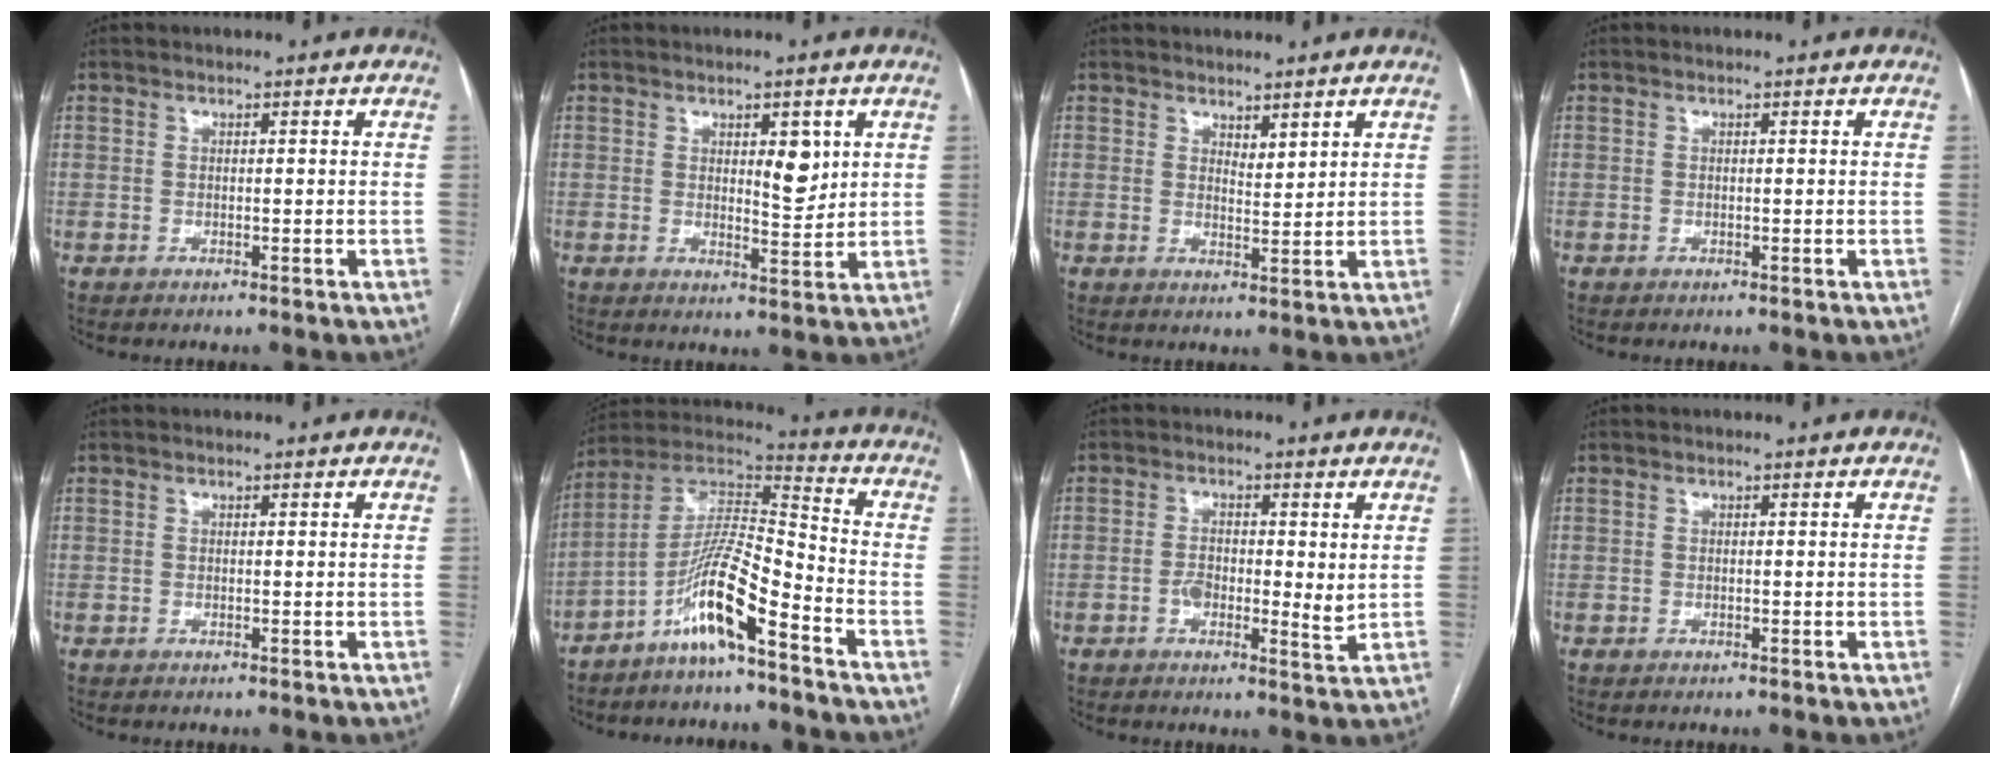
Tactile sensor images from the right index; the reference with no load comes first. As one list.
[{"total": 4.6, "force": [1.6, 1.6, 4.0], "torque": [-0.058, -0.007, 0.026]}, {"total": 2.3, "force": [1.8, 0.7, 1.1], "torque": [-0.021, -0.007, 0.039]}, {"total": 0.0}, {"total": 0.0}, {"total": 12.0, "force": [-7.2, 0.9, 9.6], "torque": [-0.189, 0.009, -0.143]}, {"total": 4.9, "force": [-0.2, 1.8, 4.6], "torque": [-0.075, -0.005, -0.006]}, {"total": 0.0}]